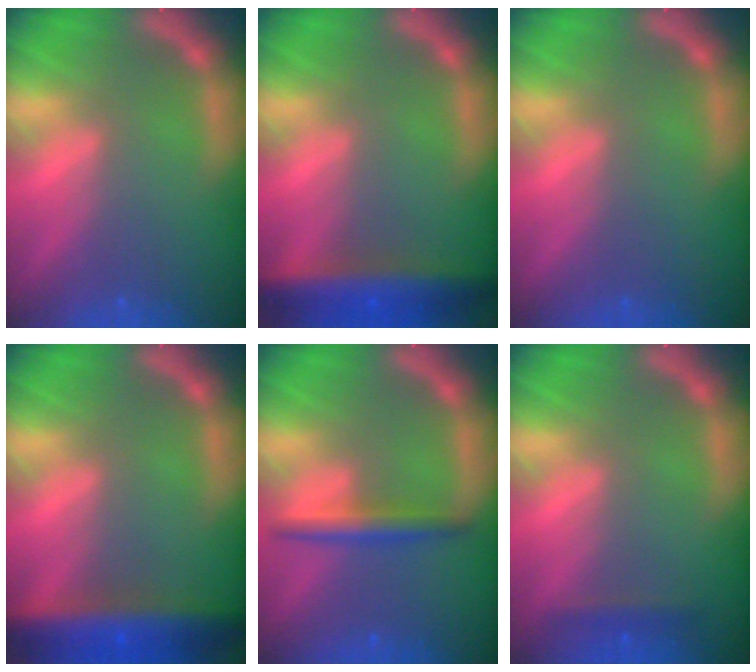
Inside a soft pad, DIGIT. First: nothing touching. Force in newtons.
{"total": 6.9}
{"total": 0.0}
{"total": 8.0}
{"total": 3.0}
{"total": 1.4}